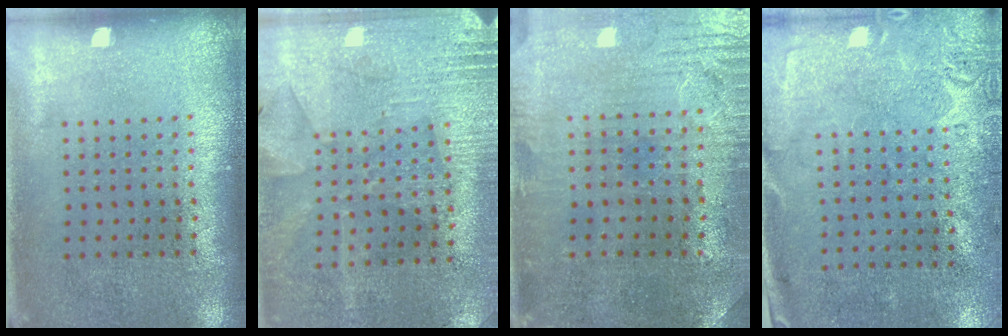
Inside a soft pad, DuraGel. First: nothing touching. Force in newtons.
{"total": 2.9, "press": 2.8, "slide": 0.8}
{"total": 1.0, "press": 0.8, "slide": 0.6}
{"total": 2.8, "press": 2.2, "slide": 1.7}